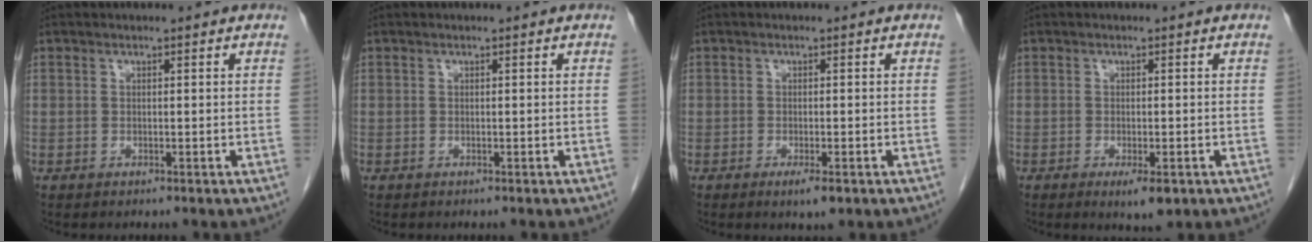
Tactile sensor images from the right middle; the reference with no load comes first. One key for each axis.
{"total": 0.0}
{"total": 2.4, "fx": -1.3, "fy": 0.5, "fz": 1.9, "tx": -0.029, "ty": -0.003, "tz": -0.017}
{"total": 3.5, "fx": -1.7, "fy": 1.0, "fz": 2.9, "tx": -0.042, "ty": -0.005, "tz": -0.018}